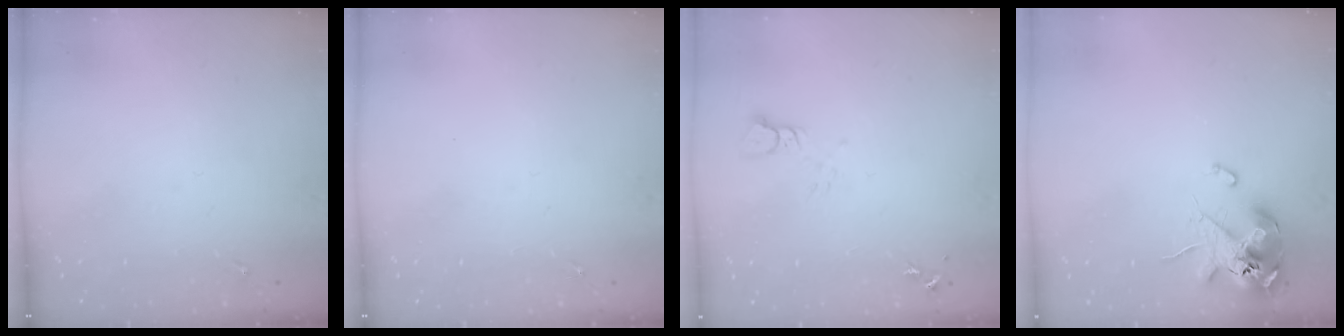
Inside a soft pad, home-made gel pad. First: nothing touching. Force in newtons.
{"total": 0.0}
{"total": 3.2, "press": 3.2, "slide": 0.1}
{"total": 12.1, "press": 12.0, "slide": 2.0}